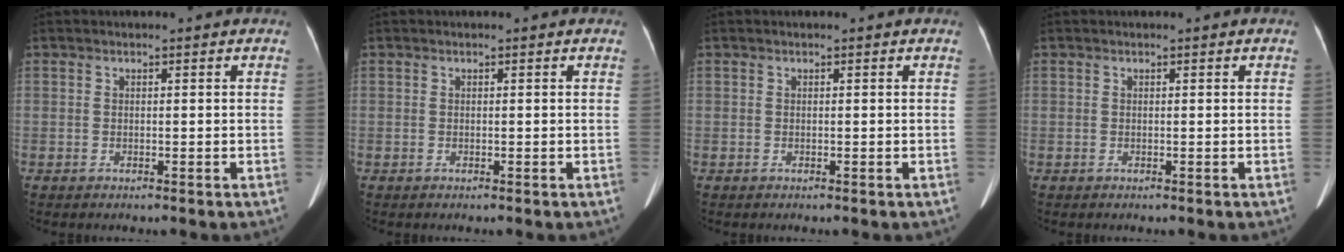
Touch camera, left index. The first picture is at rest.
{"total": 0.0}
{"total": 0.0}
{"total": 0.0}